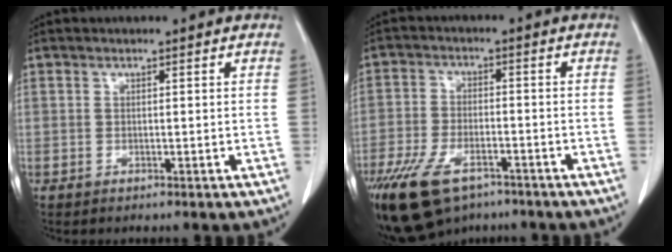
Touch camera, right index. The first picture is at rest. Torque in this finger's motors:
{"motor_torque": [1.21, -0.65, 0.59, 0.17]}